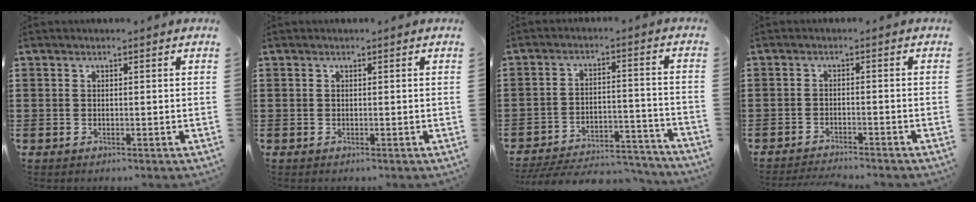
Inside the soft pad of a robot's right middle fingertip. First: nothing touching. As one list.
[{"total": 0.0}, {"total": 6.1, "force": [-5.8, 0.9, 1.8], "torque": [-0.037, 0.003, -0.116]}, {"total": 2.2, "force": [-2.2, -0.1, 0.2], "torque": [-0.006, 0.000, -0.045]}]